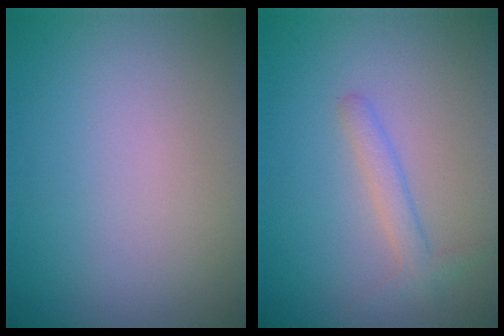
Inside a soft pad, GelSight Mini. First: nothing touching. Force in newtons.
{"total": 1.8, "press": 1.8, "slide": 0.0}